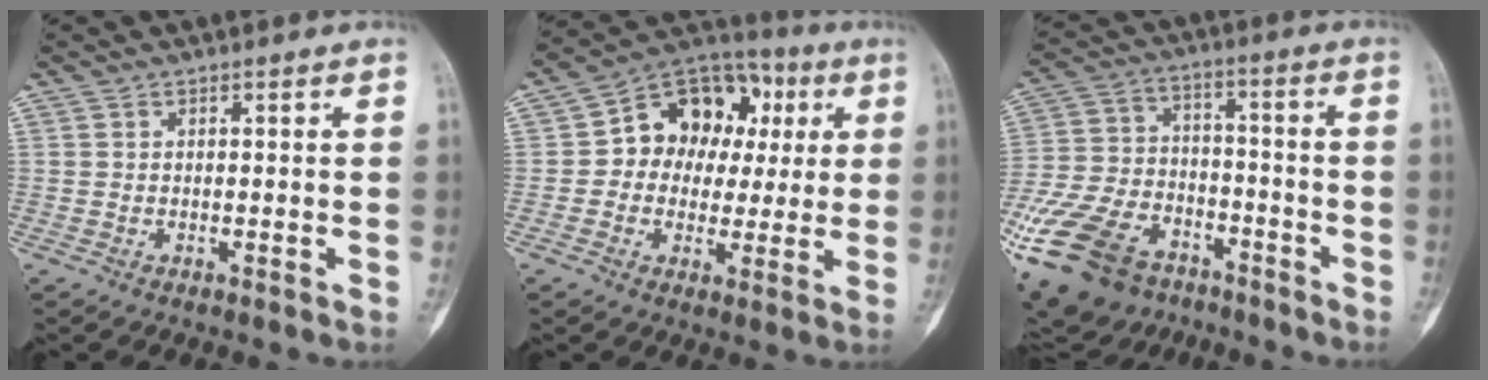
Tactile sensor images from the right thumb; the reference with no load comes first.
{"total": 15.0, "force": [2.4, 11.9, 8.7], "torque": [-0.068, 0.029, 0.028]}
{"total": 25.2, "force": [-14.8, 15.5, 13.1], "torque": [-0.339, 0.038, -0.260]}